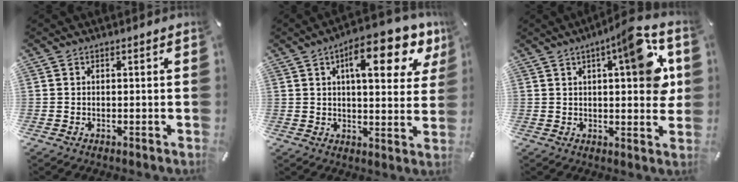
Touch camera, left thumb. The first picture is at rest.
{"total": 14.7, "force": [7.6, 5.6, 11.2], "torque": [-0.151, -0.035, 0.117]}
{"total": 13.7, "force": [5.1, 3.8, 12.2], "torque": [-0.156, -0.029, 0.074]}